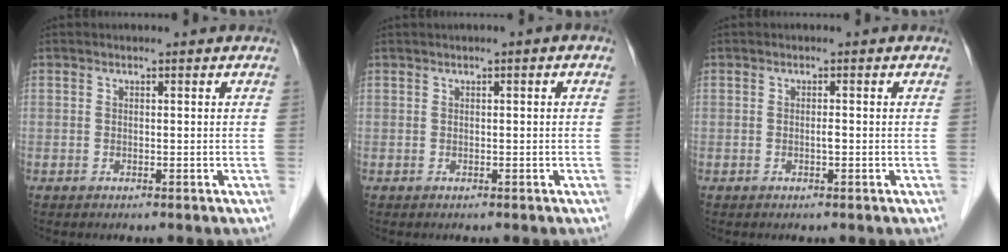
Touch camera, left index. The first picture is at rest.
{"total": 0.6, "force": [0.1, 0.0, 0.6], "torque": [-0.011, 0.005, 0.003]}
{"total": 0.6, "force": [-0.2, 0.1, 0.6], "torque": [-0.012, 0.001, -0.004]}